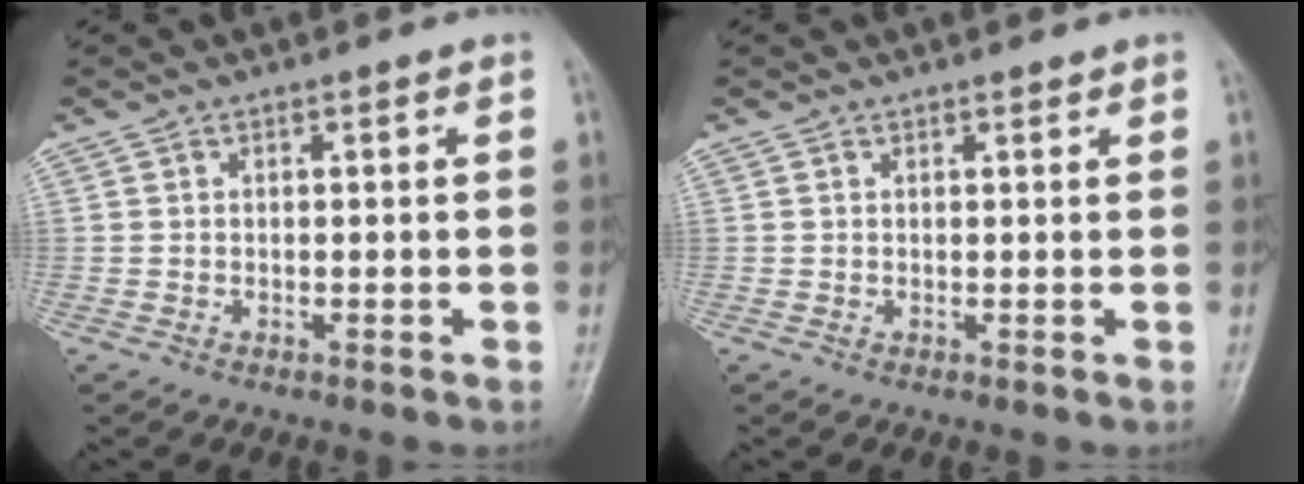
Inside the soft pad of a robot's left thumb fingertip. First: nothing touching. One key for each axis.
{"total": 0.6, "fx": 0.6, "fy": 0.2, "fz": 0.2, "tx": -0.006, "ty": -0.005, "tz": 0.009}